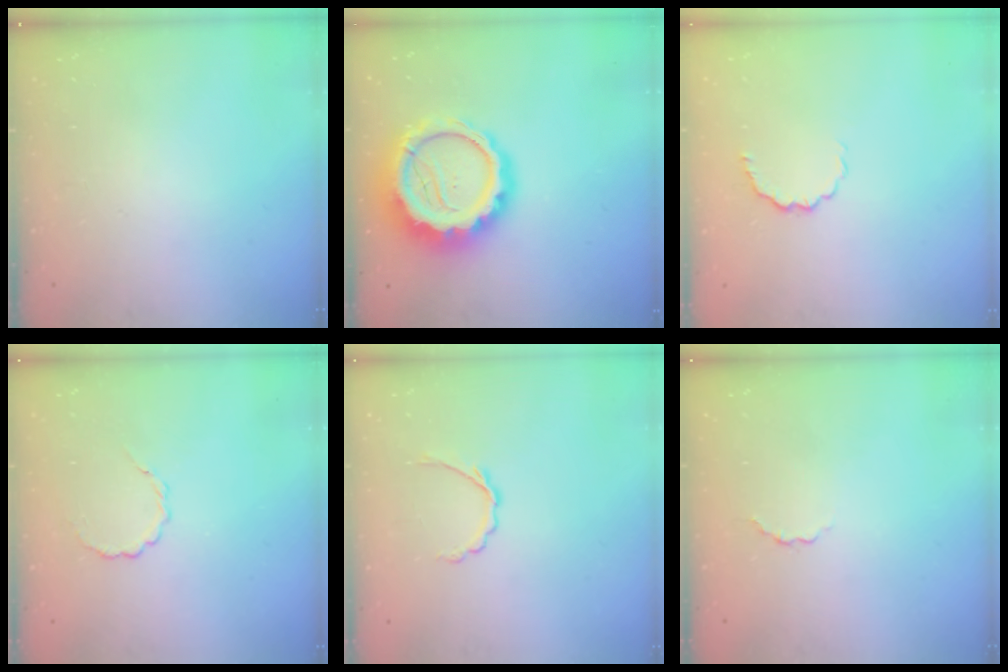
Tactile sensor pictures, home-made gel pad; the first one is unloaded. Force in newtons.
{"total": 15.9, "press": 15.5, "slide": 3.4}
{"total": 4.8, "press": 4.6, "slide": 1.4}
{"total": 2.6, "press": 2.5, "slide": 0.9}
{"total": 3.3, "press": 3.1, "slide": 1.1}
{"total": 1.8, "press": 1.6, "slide": 0.8}